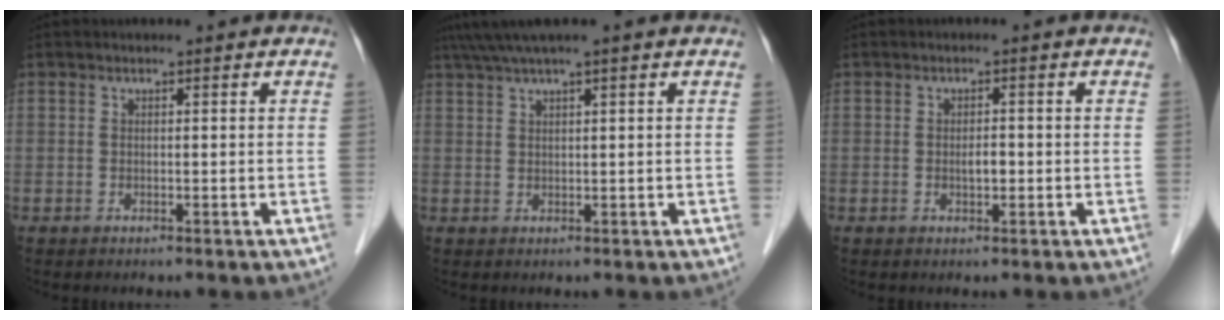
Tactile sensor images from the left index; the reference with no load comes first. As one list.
[{"total": 4.4, "force": [3.2, -0.8, 2.9], "torque": [-0.060, 0.029, 0.063]}, {"total": 1.7, "force": [-0.5, 0.6, 1.5], "torque": [-0.029, 0.000, -0.006]}]